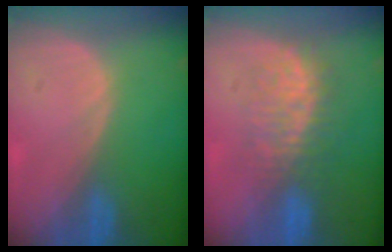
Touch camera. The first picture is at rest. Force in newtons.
{"total": 7.5, "press": 7.3, "slide": 1.7}